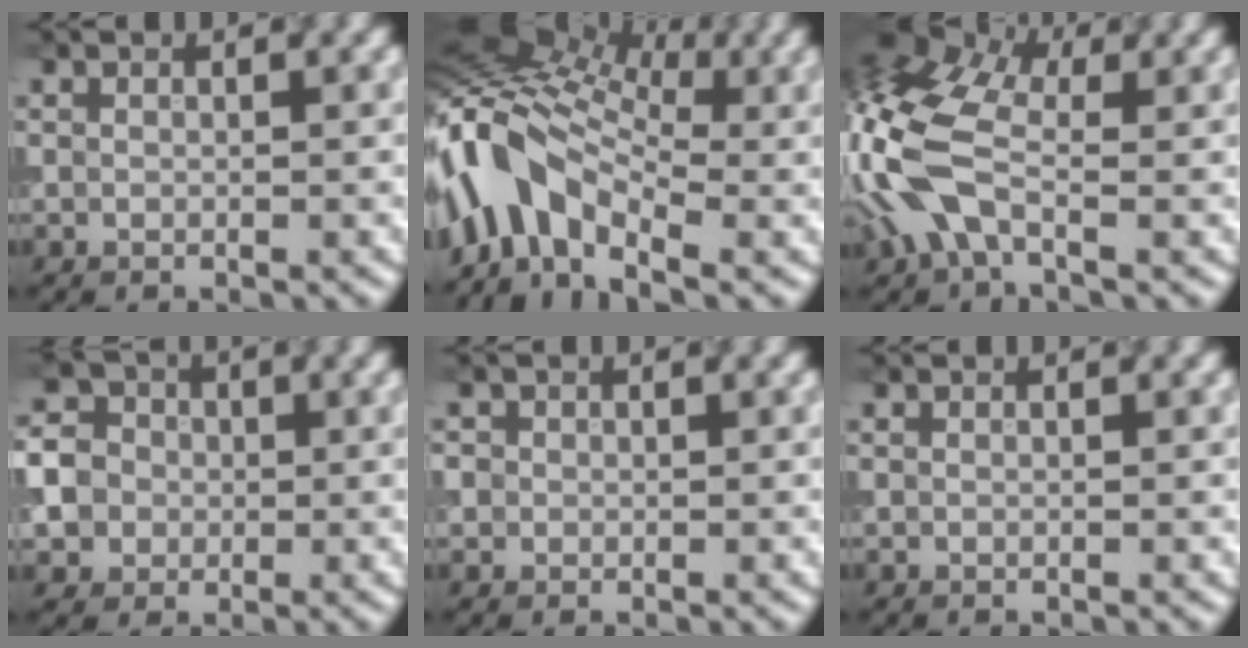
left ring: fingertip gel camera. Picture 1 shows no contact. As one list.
[{"total": 10.1, "force": [-3.2, 6.2, 7.3], "torque": [-0.134, 0.019, -0.078]}, {"total": 9.0, "force": [-1.0, 5.4, 7.2], "torque": [-0.181, 0.012, -0.040]}, {"total": 7.9, "force": [-0.7, 7.3, 2.9], "torque": [-0.055, 0.020, -0.046]}, {"total": 1.3, "force": [0.2, 1.3, 0.3], "torque": [0.001, 0.001, -0.002]}, {"total": 0.0}]